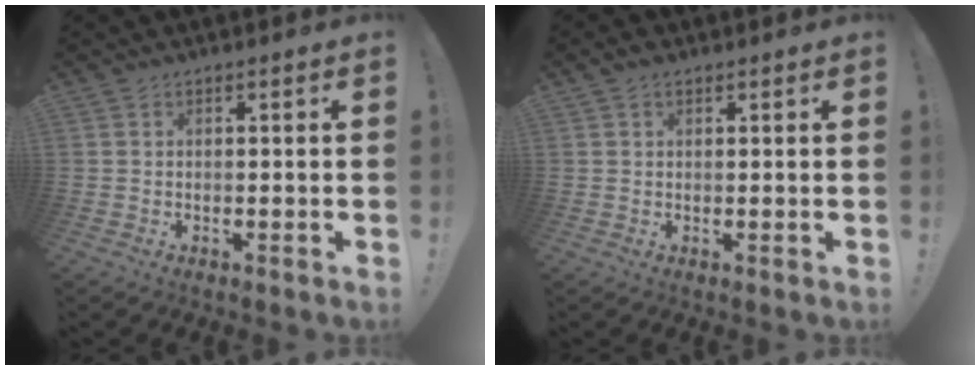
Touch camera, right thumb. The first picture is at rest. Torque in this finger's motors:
{"motor_torque": [0.56, 1.93, 0.38, 0.39, 0.01]}